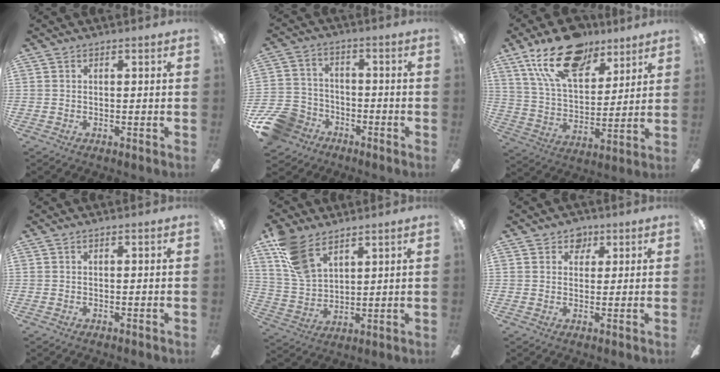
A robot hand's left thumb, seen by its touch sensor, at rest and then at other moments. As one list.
[{"total": 11.3, "force": [-6.7, 8.3, 3.9], "torque": [-0.098, 0.048, -0.121]}, {"total": 19.7, "force": [12.8, 10.0, 11.1], "torque": [-0.200, -0.049, 0.227]}, {"total": 0.0}, {"total": 12.1, "force": [8.3, 5.9, 6.5], "torque": [-0.154, -0.021, 0.163]}, {"total": 4.3, "force": [2.7, 3.2, 1.1], "torque": [-0.009, -0.006, 0.045]}]